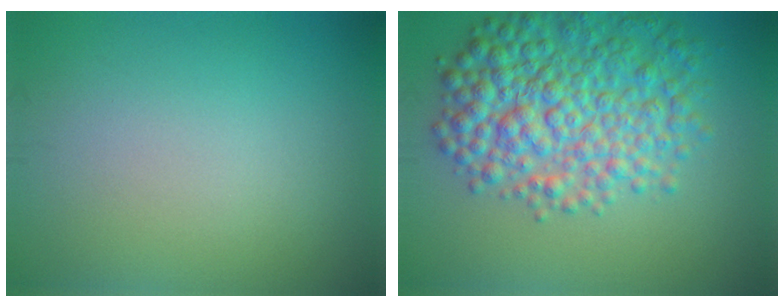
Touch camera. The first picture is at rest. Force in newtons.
{"total": 8.2, "press": 8.2, "slide": 0.2}